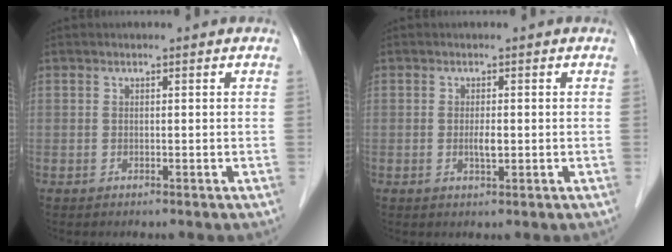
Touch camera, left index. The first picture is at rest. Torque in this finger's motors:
{"motor_torque": [0.24, 0.18, 0.03, 0.04]}